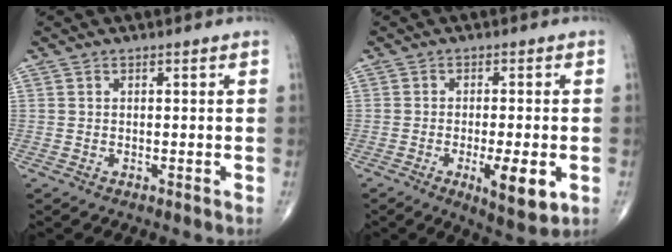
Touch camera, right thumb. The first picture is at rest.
{"total": 8.7, "force": [-2.7, 2.4, 8.0], "torque": [-0.118, -0.011, -0.036]}